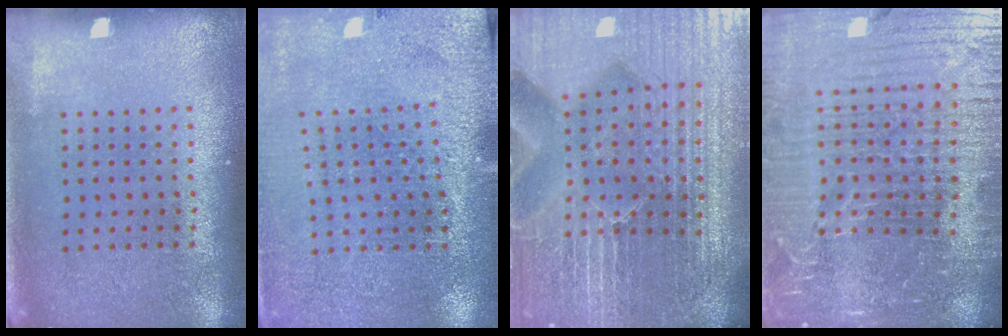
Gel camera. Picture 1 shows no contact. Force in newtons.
{"total": 2.8, "press": 2.8, "slide": 0.1}
{"total": 6.8, "press": 6.0, "slide": 3.3}
{"total": 6.9, "press": 6.0, "slide": 3.4}